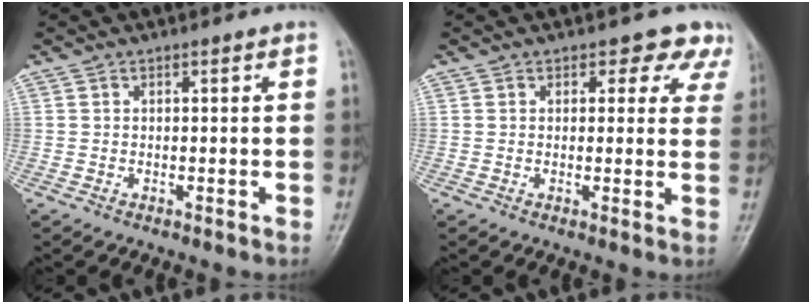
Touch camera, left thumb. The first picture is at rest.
{"total": 5.4, "force": [4.0, 3.3, 1.4], "torque": [0.026, -0.017, 0.028]}